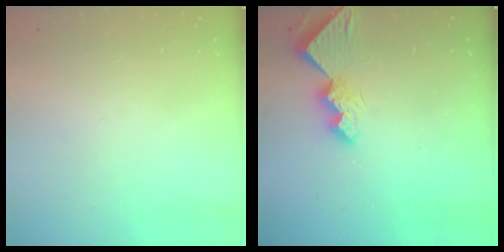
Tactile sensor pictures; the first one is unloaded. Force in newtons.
{"total": 9.5, "press": 9.5, "slide": 0.9}